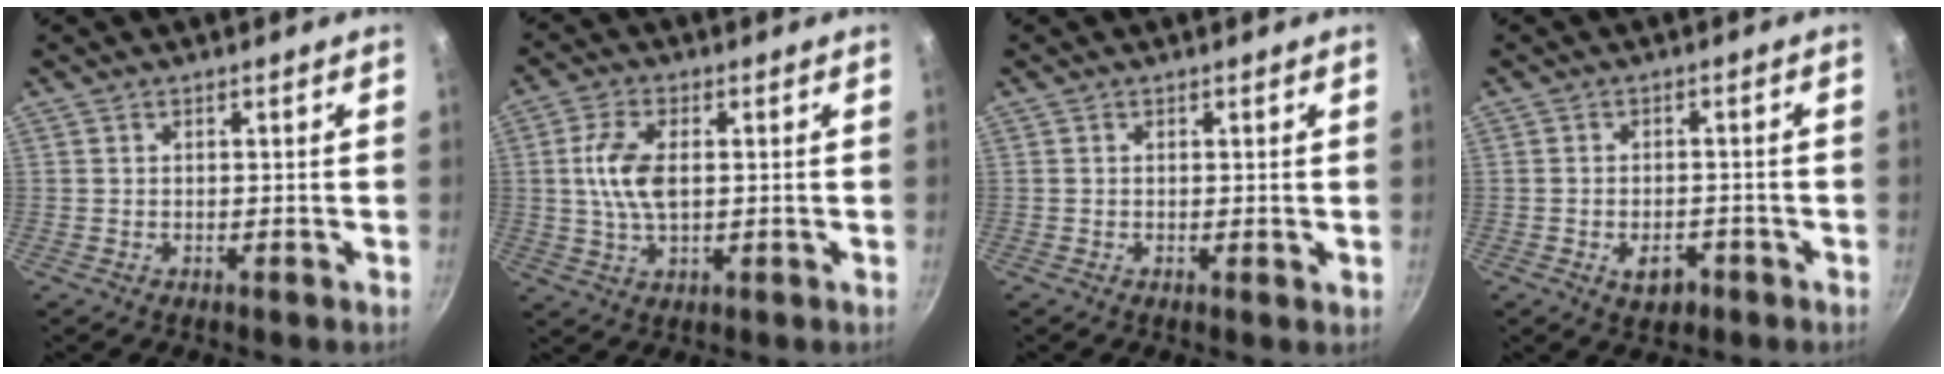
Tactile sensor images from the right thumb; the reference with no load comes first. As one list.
[{"total": 8.0, "force": [0.9, 4.1, 6.9], "torque": [-0.136, 0.005, 0.014]}, {"total": 0.6, "force": [0.2, 0.2, 0.5], "torque": [-0.007, -0.001, 0.000]}, {"total": 4.4, "force": [-2.0, 2.8, 2.7], "torque": [-0.031, 0.014, -0.025]}]